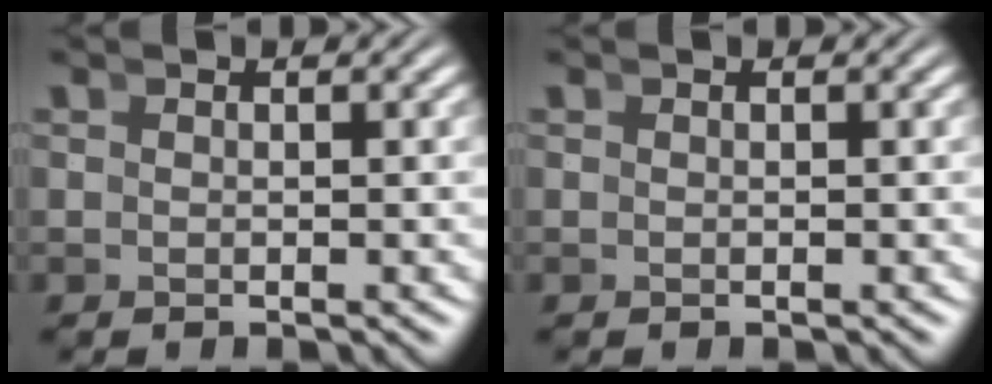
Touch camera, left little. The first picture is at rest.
{"total": 0.0}